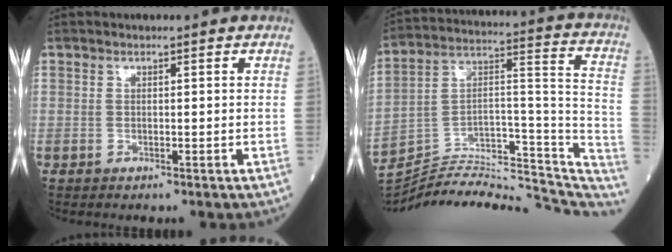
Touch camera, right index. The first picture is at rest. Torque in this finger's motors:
{"motor_torque": [-0.33, -1.01, 0.18, 0.03]}